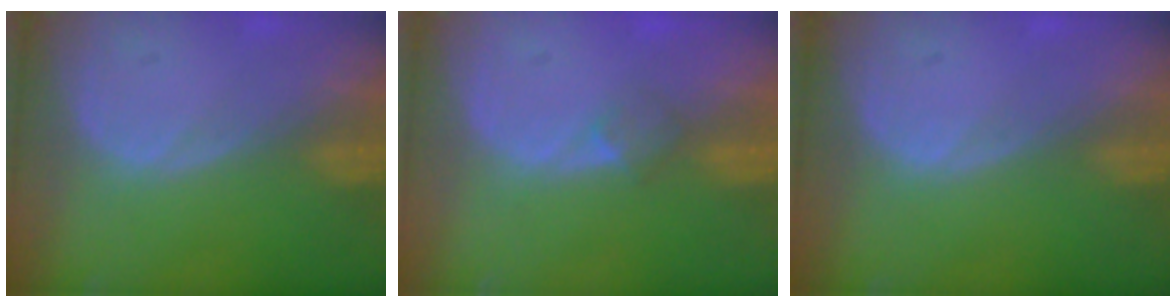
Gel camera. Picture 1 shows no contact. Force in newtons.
{"total": 2.0, "press": 1.6, "slide": 1.1}
{"total": 0.0}